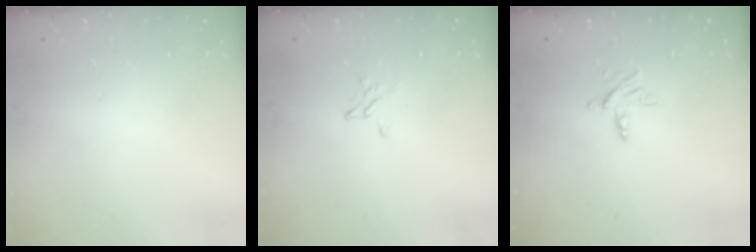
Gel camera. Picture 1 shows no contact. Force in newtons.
{"total": 2.2, "press": 2.2, "slide": 0.2}
{"total": 5.7, "press": 5.7, "slide": 0.5}